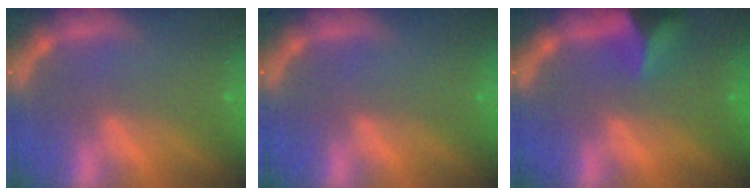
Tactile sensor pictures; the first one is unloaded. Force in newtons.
{"total": 0.0}
{"total": 5.0}